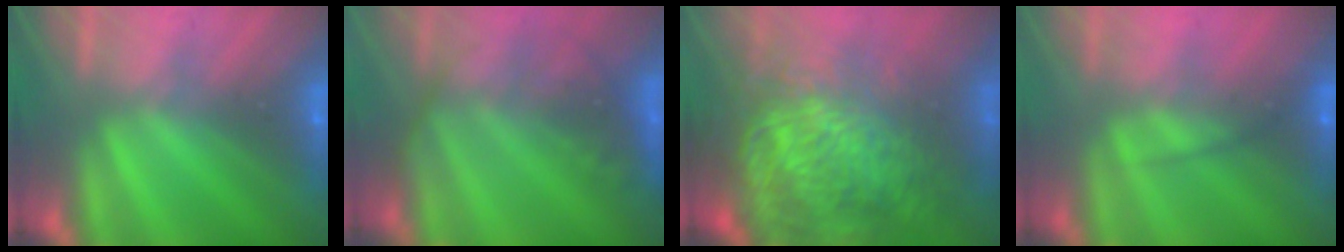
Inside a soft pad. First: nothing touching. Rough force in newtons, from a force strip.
{"total": 7.6}
{"total": 13.2}
{"total": 2.3}